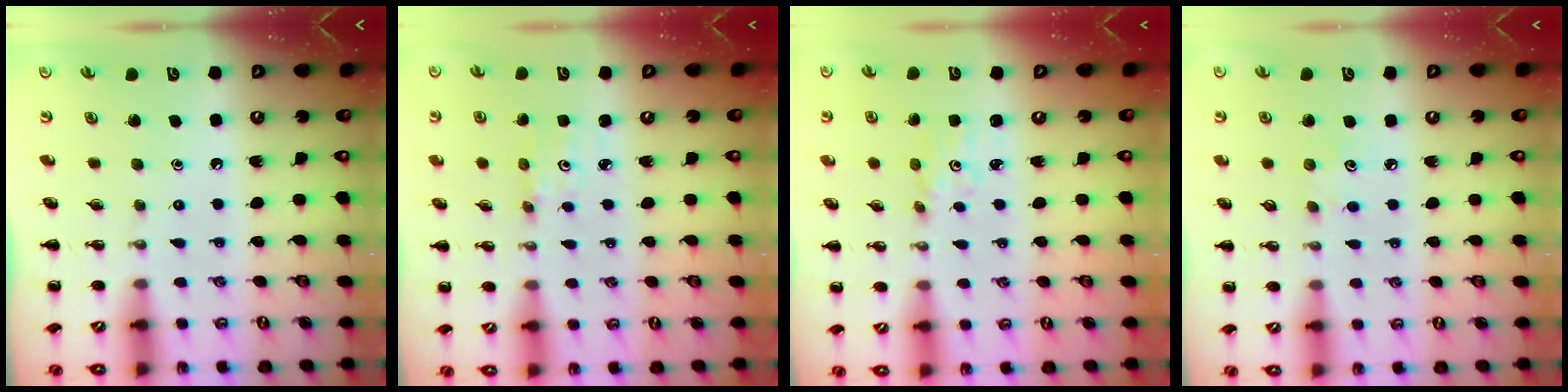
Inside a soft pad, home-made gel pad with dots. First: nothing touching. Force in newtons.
{"total": 1.2, "press": 1.1, "slide": 0.4}
{"total": 1.8, "press": 1.7, "slide": 0.5}
{"total": 3.0, "press": 2.9, "slide": 0.8}